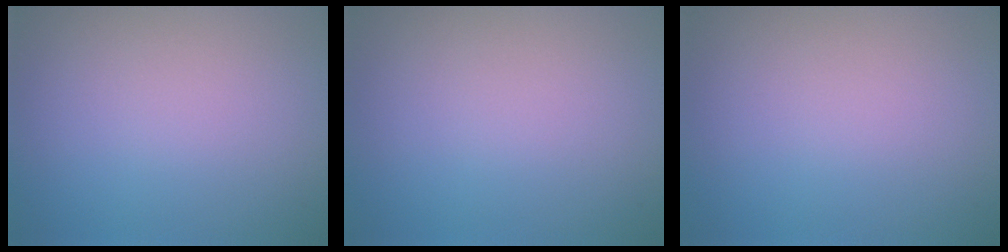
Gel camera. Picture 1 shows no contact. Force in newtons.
{"total": 0.0}
{"total": 0.0}